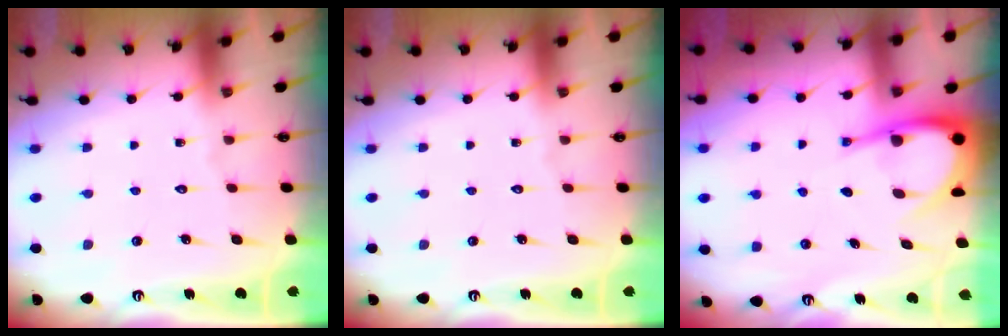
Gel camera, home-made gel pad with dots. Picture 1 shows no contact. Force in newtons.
{"total": 0.0}
{"total": 7.7, "press": 7.6, "slide": 0.9}